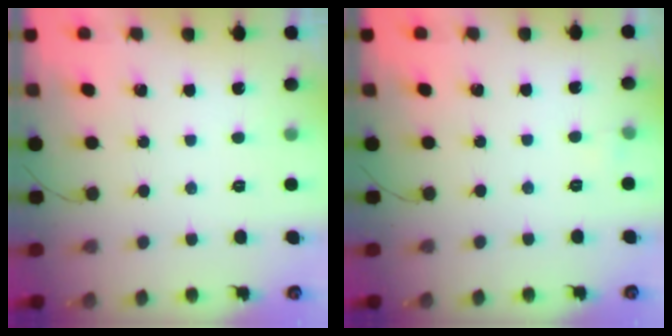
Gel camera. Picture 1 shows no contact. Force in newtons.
{"total": 2.5, "press": 2.3, "slide": 1.1}